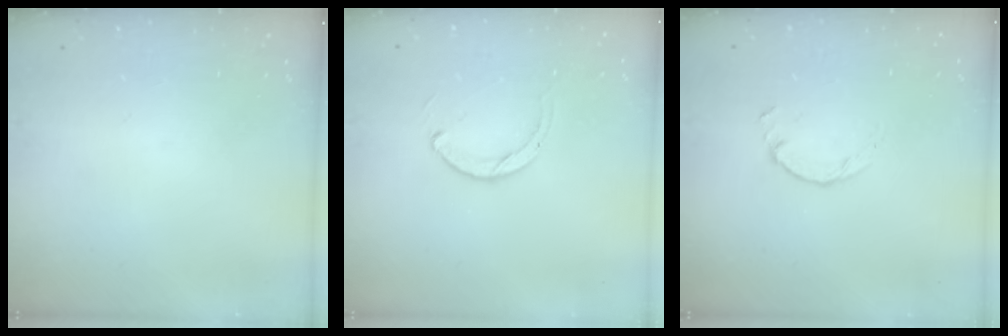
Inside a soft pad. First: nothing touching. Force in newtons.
{"total": 2.5, "press": 2.5, "slide": 0.3}
{"total": 0.0}